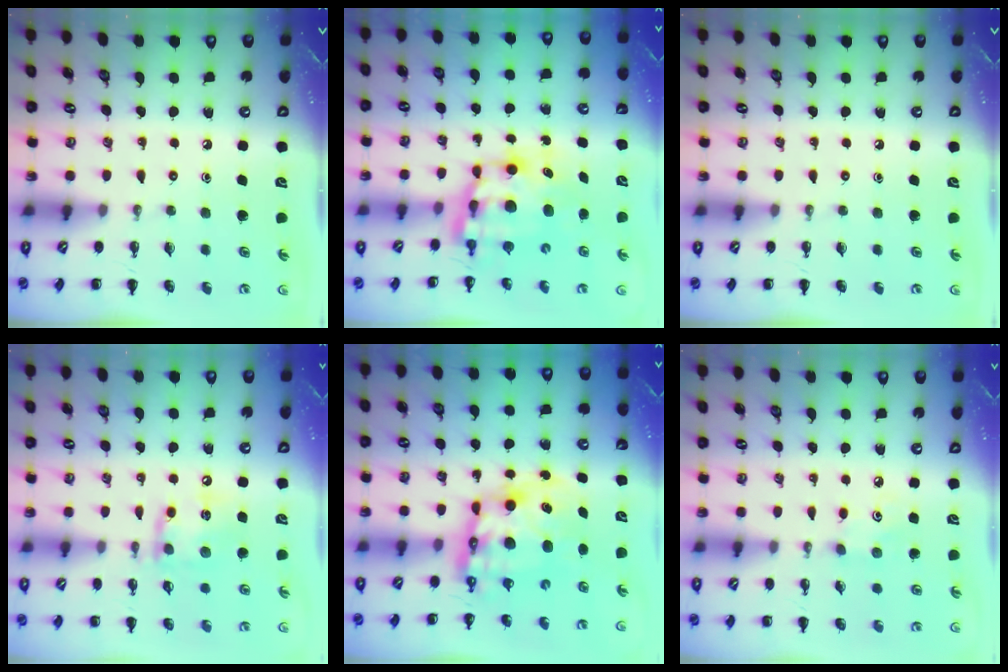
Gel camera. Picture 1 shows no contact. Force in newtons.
{"total": 8.8, "press": 8.5, "slide": 2.1}
{"total": 0.0}
{"total": 12.4, "press": 12.3, "slide": 1.7}
{"total": 12.1, "press": 11.7, "slide": 3.1}
{"total": 2.9, "press": 2.8, "slide": 0.8}